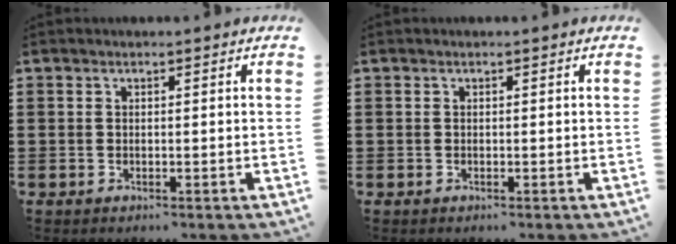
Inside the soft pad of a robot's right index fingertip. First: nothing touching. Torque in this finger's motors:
{"motor_torque": [-0.02, 0.02, 0.00, -0.01]}